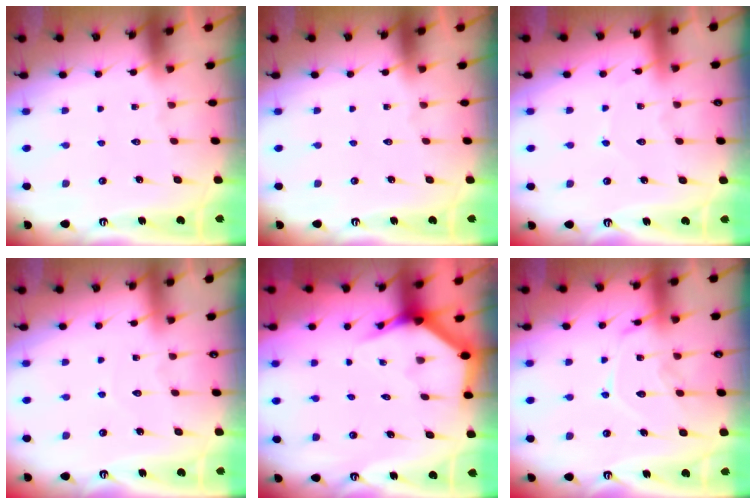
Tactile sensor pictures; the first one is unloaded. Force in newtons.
{"total": 0.0}
{"total": 3.3, "press": 3.3, "slide": 0.2}
{"total": 3.0, "press": 2.9, "slide": 0.3}
{"total": 3.9, "press": 3.9, "slide": 0.2}
{"total": 14.0, "press": 13.9, "slide": 1.2}